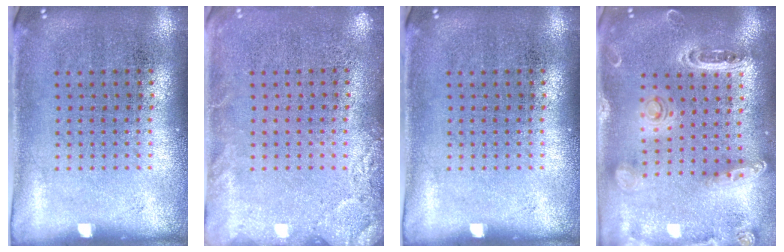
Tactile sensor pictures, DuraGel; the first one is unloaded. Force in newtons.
{"total": 2.2, "press": 2.2, "slide": 0.3}
{"total": 0.0}
{"total": 1.4, "press": 1.4, "slide": 0.1}